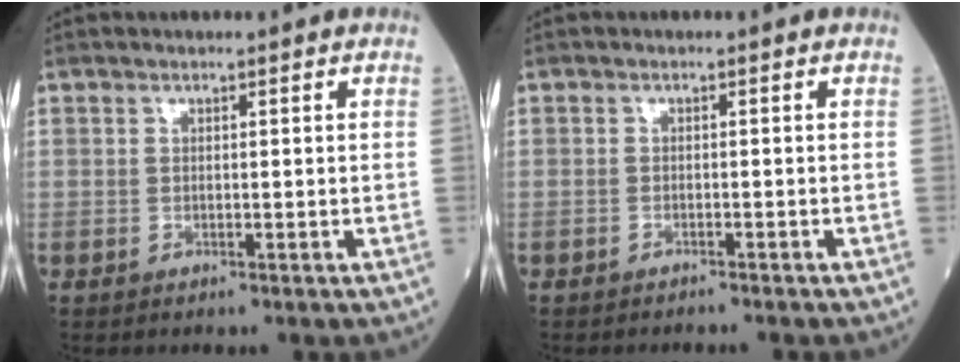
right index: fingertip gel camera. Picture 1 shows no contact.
{"total": 1.7, "force": [-1.6, -0.1, 0.4], "torque": [-0.006, -0.001, -0.021]}